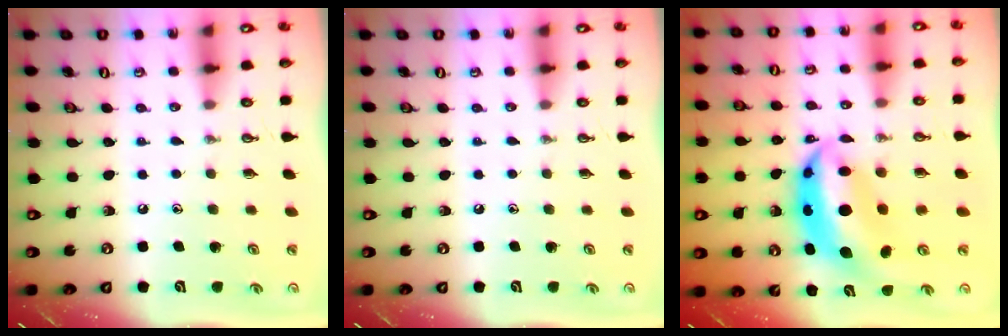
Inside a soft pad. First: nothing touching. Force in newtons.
{"total": 0.0}
{"total": 12.2, "press": 12.2, "slide": 1.1}